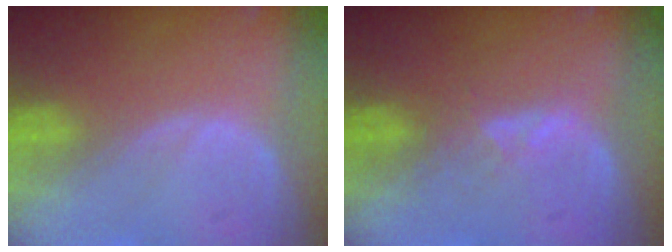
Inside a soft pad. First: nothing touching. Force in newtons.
{"total": 1.6, "press": 1.6, "slide": 0.3}